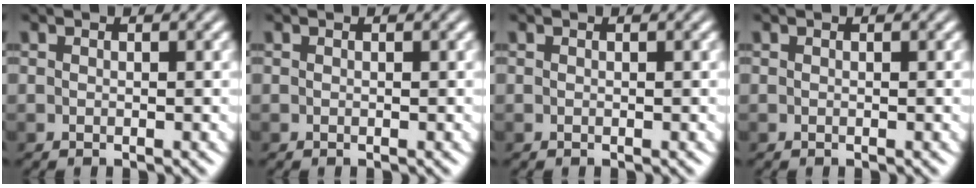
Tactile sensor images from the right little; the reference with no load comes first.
{"total": 0.0}
{"total": 0.0}
{"total": 0.0}